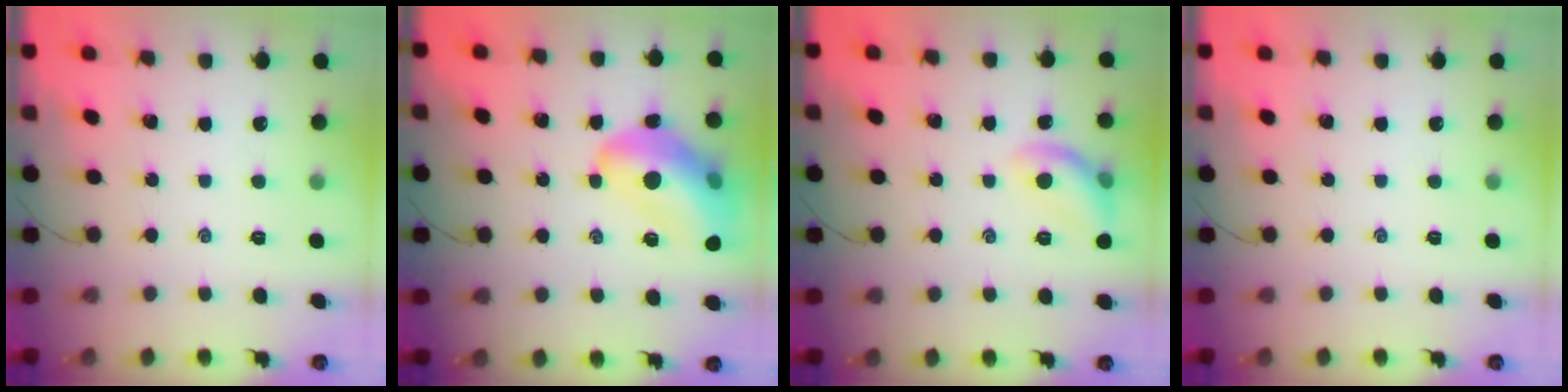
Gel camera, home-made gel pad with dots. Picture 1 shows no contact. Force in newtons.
{"total": 16.8, "press": 16.4, "slide": 3.3}
{"total": 9.2, "press": 9.2, "slide": 0.3}
{"total": 0.0}